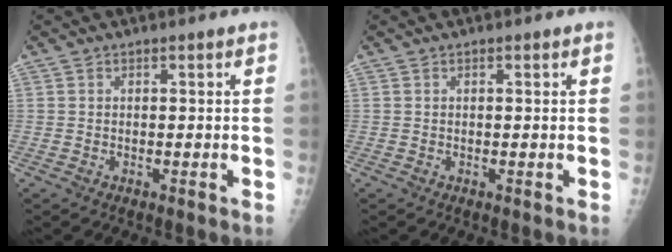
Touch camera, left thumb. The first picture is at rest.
{"total": 0.0}